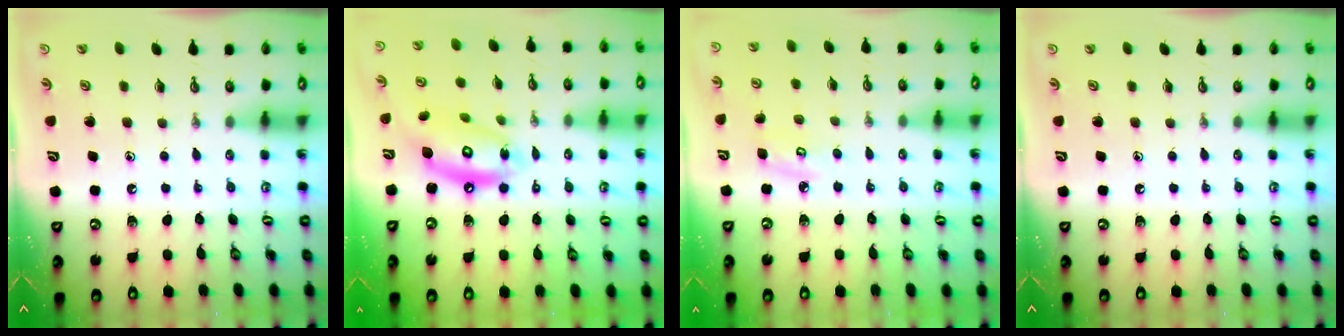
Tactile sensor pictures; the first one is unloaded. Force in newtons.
{"total": 15.0, "press": 14.9, "slide": 1.3}
{"total": 5.0, "press": 4.9, "slide": 0.5}
{"total": 0.0}